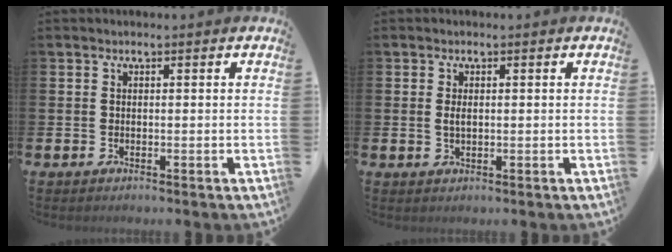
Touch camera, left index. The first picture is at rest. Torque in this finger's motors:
{"motor_torque": [0.43, 0.10, -0.01, 0.08]}